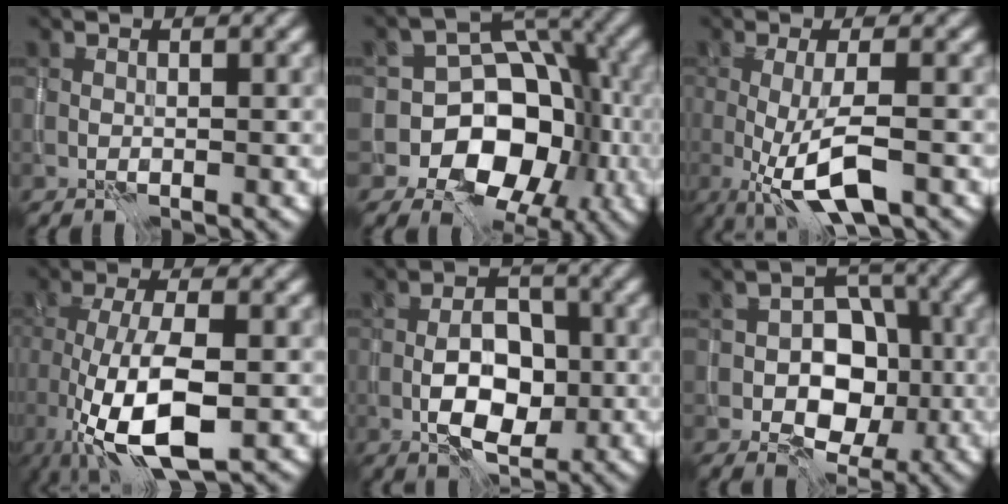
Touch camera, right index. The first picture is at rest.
{"total": 10.5, "force": [-3.5, 8.2, 5.6], "torque": [-0.044, 0.018, -0.085]}
{"total": 5.6, "force": [-1.7, 1.4, 5.2], "torque": [-0.097, -0.009, -0.034]}
{"total": 9.0, "force": [-2.7, 3.1, 8.0], "torque": [-0.164, -0.009, -0.047]}
{"total": 5.5, "force": [-1.5, 3.1, 4.3], "torque": [-0.068, 0.005, -0.029]}
{"total": 6.5, "force": [-1.5, 4.9, 4.1], "torque": [-0.028, 0.005, -0.035]}